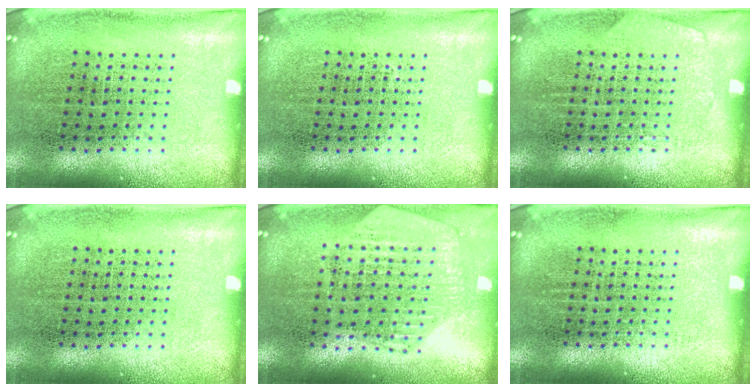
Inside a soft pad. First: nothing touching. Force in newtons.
{"total": 0.0}
{"total": 0.6, "press": 0.6, "slide": 0.1}
{"total": 0.0}
{"total": 1.1, "press": 1.1, "slide": 0.1}
{"total": 0.0}